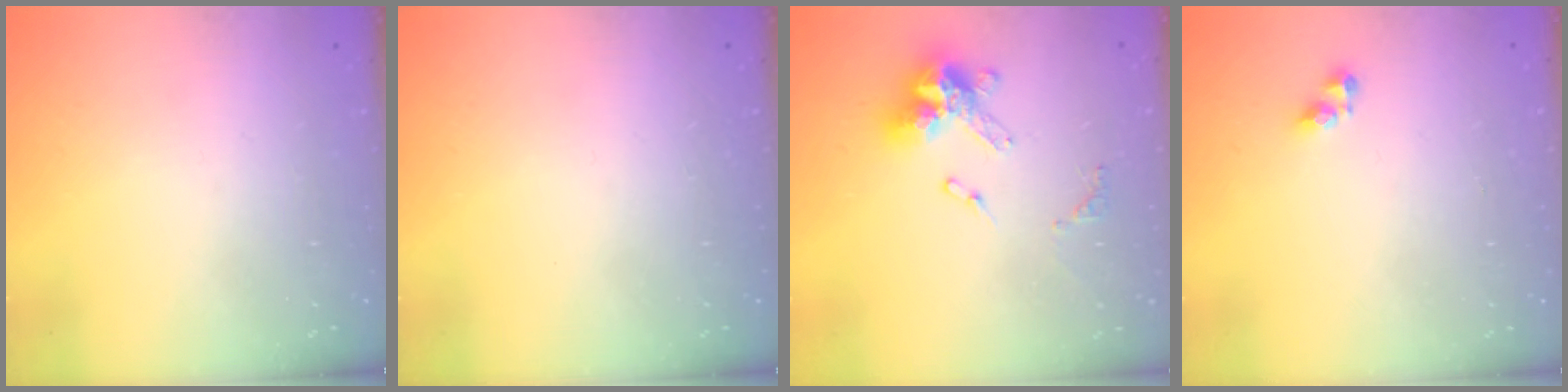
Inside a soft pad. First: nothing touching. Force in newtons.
{"total": 0.0}
{"total": 12.1, "press": 12.0, "slide": 1.1}
{"total": 4.6, "press": 4.6, "slide": 0.6}